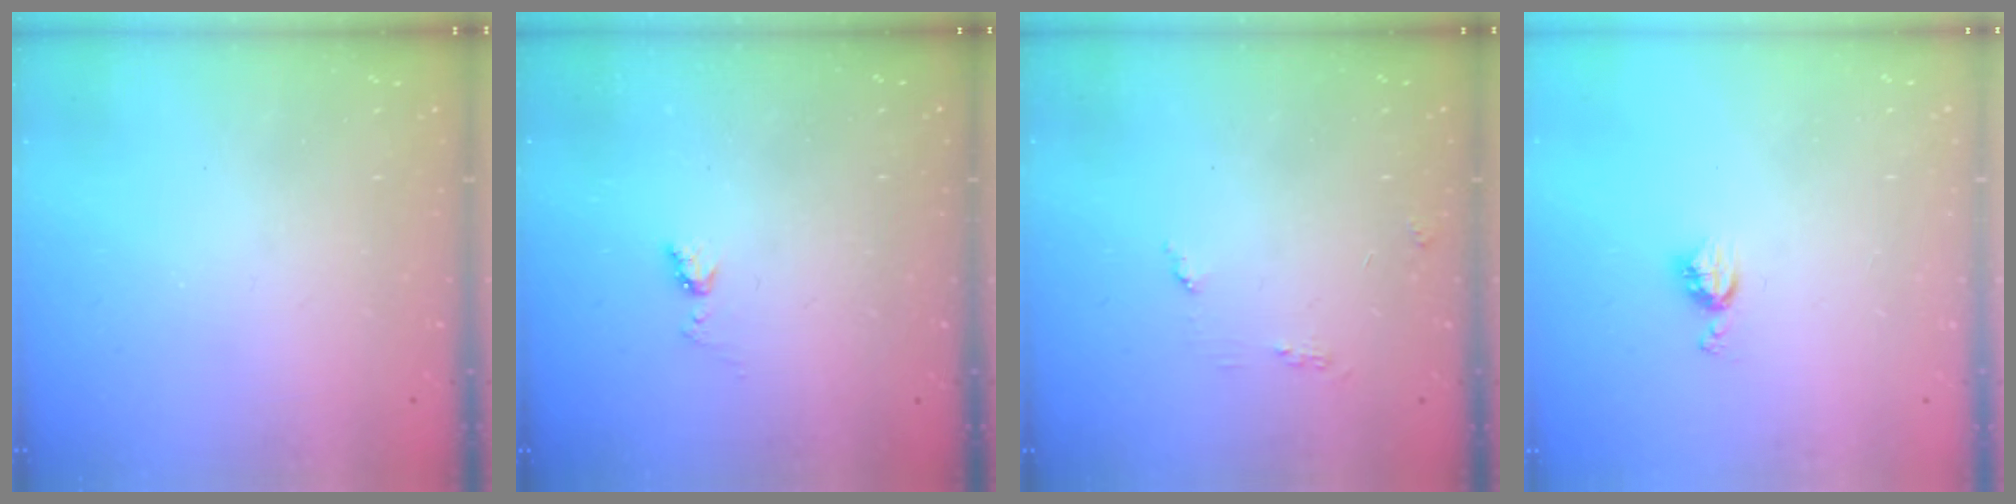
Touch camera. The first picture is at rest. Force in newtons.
{"total": 4.0, "press": 3.9, "slide": 0.5}
{"total": 3.9, "press": 3.9, "slide": 0.3}
{"total": 5.0, "press": 4.9, "slide": 0.7}